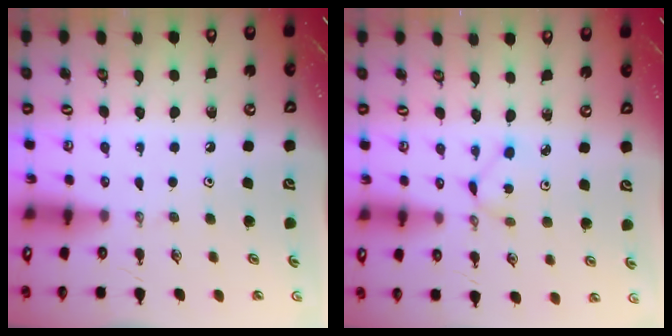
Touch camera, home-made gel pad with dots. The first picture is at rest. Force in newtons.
{"total": 1.5, "press": 1.5, "slide": 0.2}